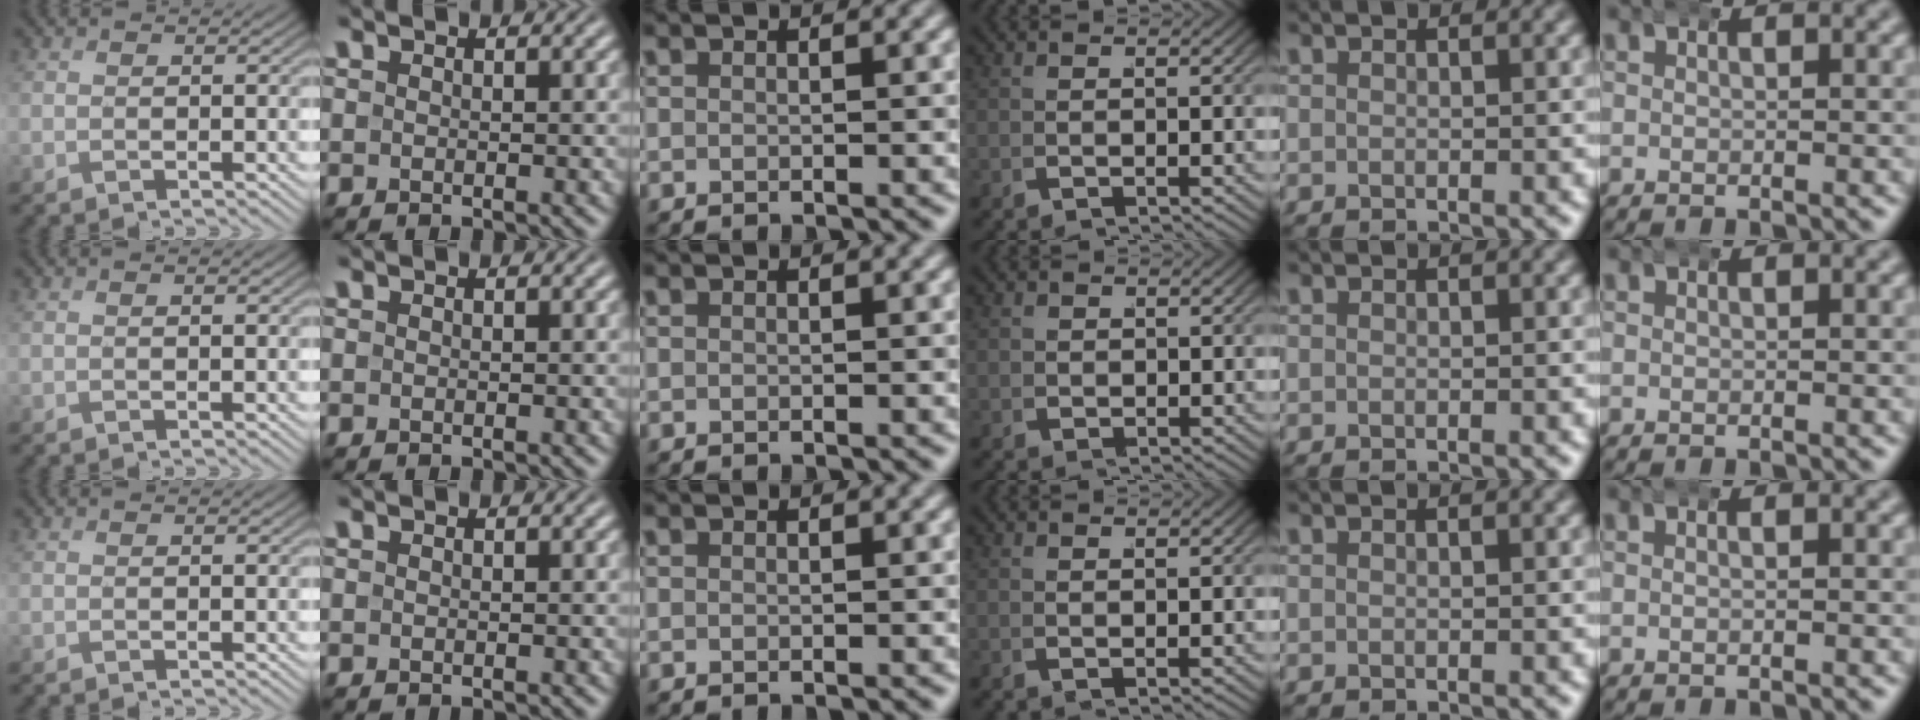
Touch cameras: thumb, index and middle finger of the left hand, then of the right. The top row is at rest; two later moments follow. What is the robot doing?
{"motion": "wrap", "object": "bandana"}